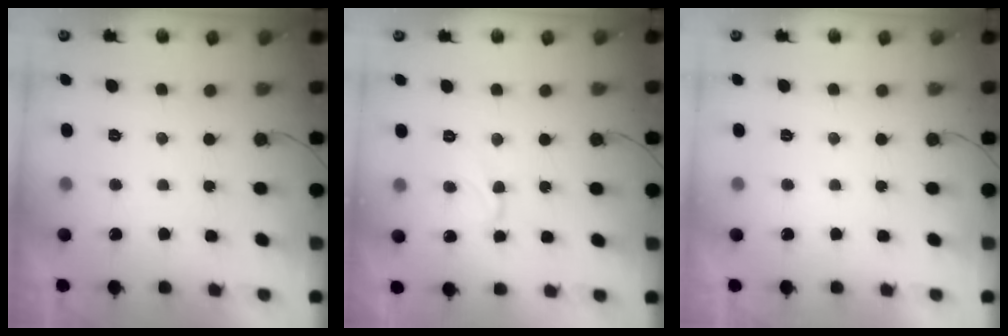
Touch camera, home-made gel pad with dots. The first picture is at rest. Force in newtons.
{"total": 6.3, "press": 6.3, "slide": 0.6}
{"total": 0.0}